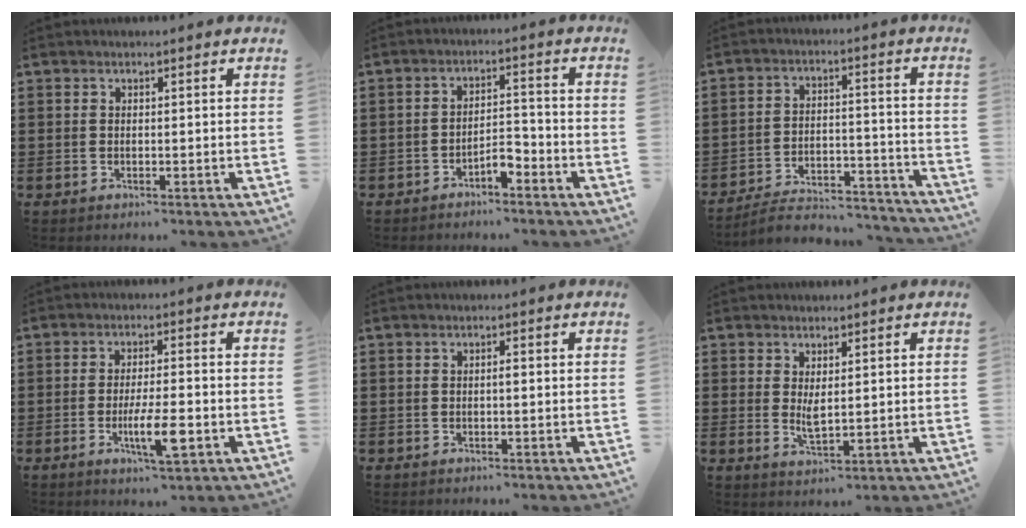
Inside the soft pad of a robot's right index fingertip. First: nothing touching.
{"total": 3.5, "force": [-2.7, 0.9, 2.0], "torque": [-0.037, 0.008, -0.053]}
{"total": 5.2, "force": [-4.9, 0.9, 1.4], "torque": [-0.031, 0.002, -0.100]}
{"total": 7.1, "force": [-2.5, 1.4, 6.5], "torque": [-0.117, -0.008, -0.042]}
{"total": 0.6, "force": [-0.1, 0.1, 0.6], "torque": [-0.012, -0.003, -0.001]}
{"total": 2.6, "force": [0.8, 0.7, 2.3], "torque": [-0.046, 0.000, 0.014]}